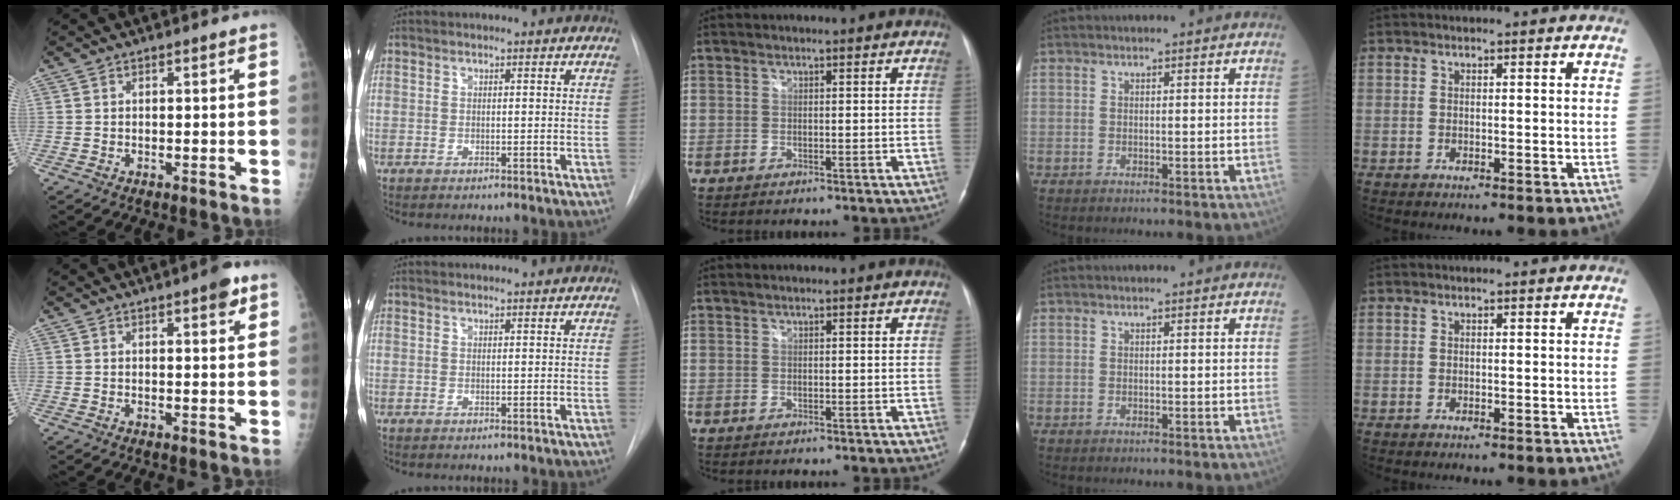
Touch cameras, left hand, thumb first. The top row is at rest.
{"thumb": {"total": 3.7, "force": [2.1, 1.0, 2.8], "torque": [-0.031, -0.008, 0.024]}, "index": {"total": 2.1, "force": [2.1, 0.2, 0.3], "torque": [-0.006, 0.023, 0.029]}}